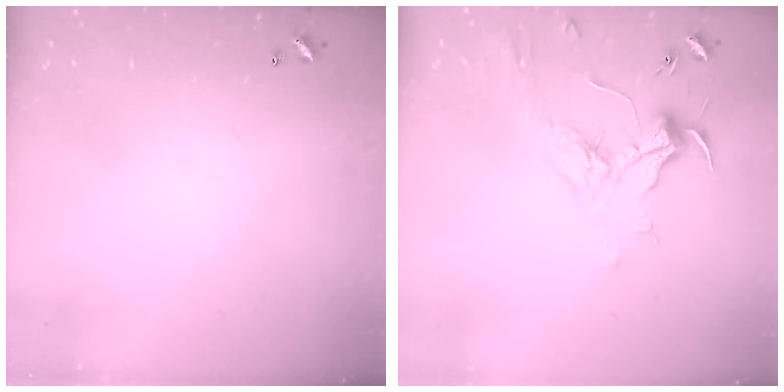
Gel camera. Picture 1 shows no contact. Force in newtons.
{"total": 1.8, "press": 1.6, "slide": 0.7}